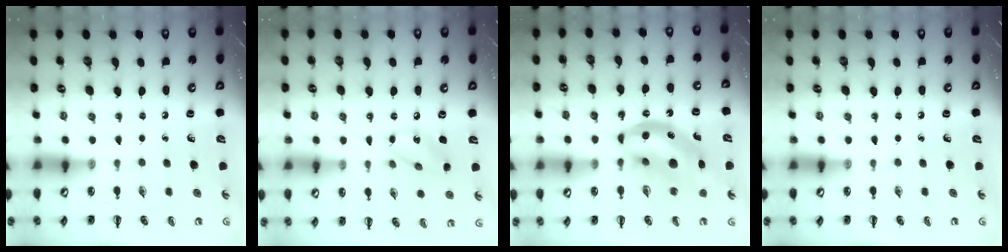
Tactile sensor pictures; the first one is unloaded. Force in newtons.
{"total": 9.3, "press": 9.3, "slide": 1.0}
{"total": 13.4, "press": 12.9, "slide": 3.5}
{"total": 0.0}